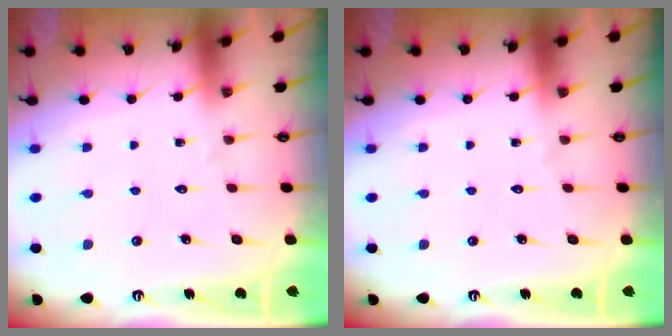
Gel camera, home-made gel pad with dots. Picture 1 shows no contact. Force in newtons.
{"total": 0.0}